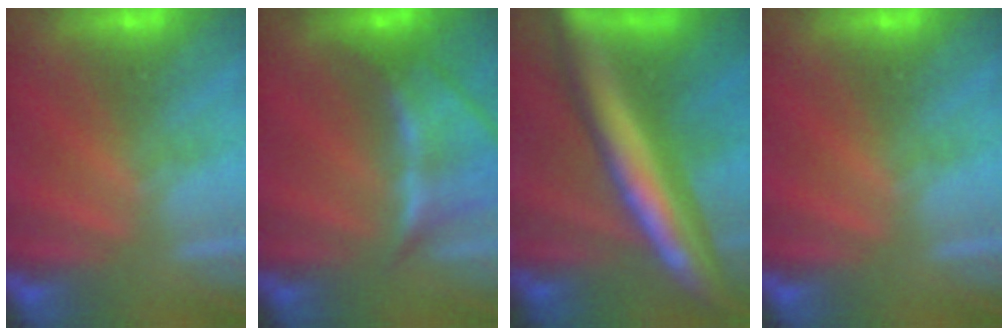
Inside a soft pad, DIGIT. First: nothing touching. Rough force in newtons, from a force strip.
{"total": 5.6}
{"total": 6.3}
{"total": 0.0}